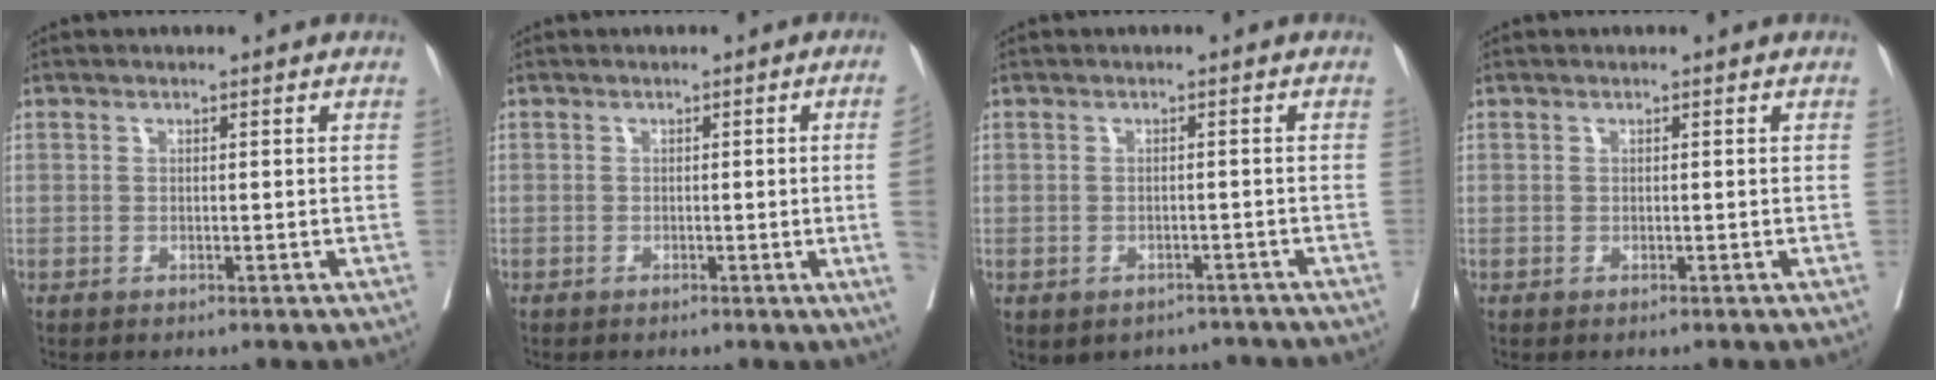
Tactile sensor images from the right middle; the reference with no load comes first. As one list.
[{"total": 4.8, "force": [-0.6, -2.0, 4.4], "torque": [-0.051, -0.011, -0.006]}, {"total": 5.8, "force": [-4.8, 3.2, 0.6], "torque": [0.004, 0.019, -0.056]}, {"total": 0.0}]